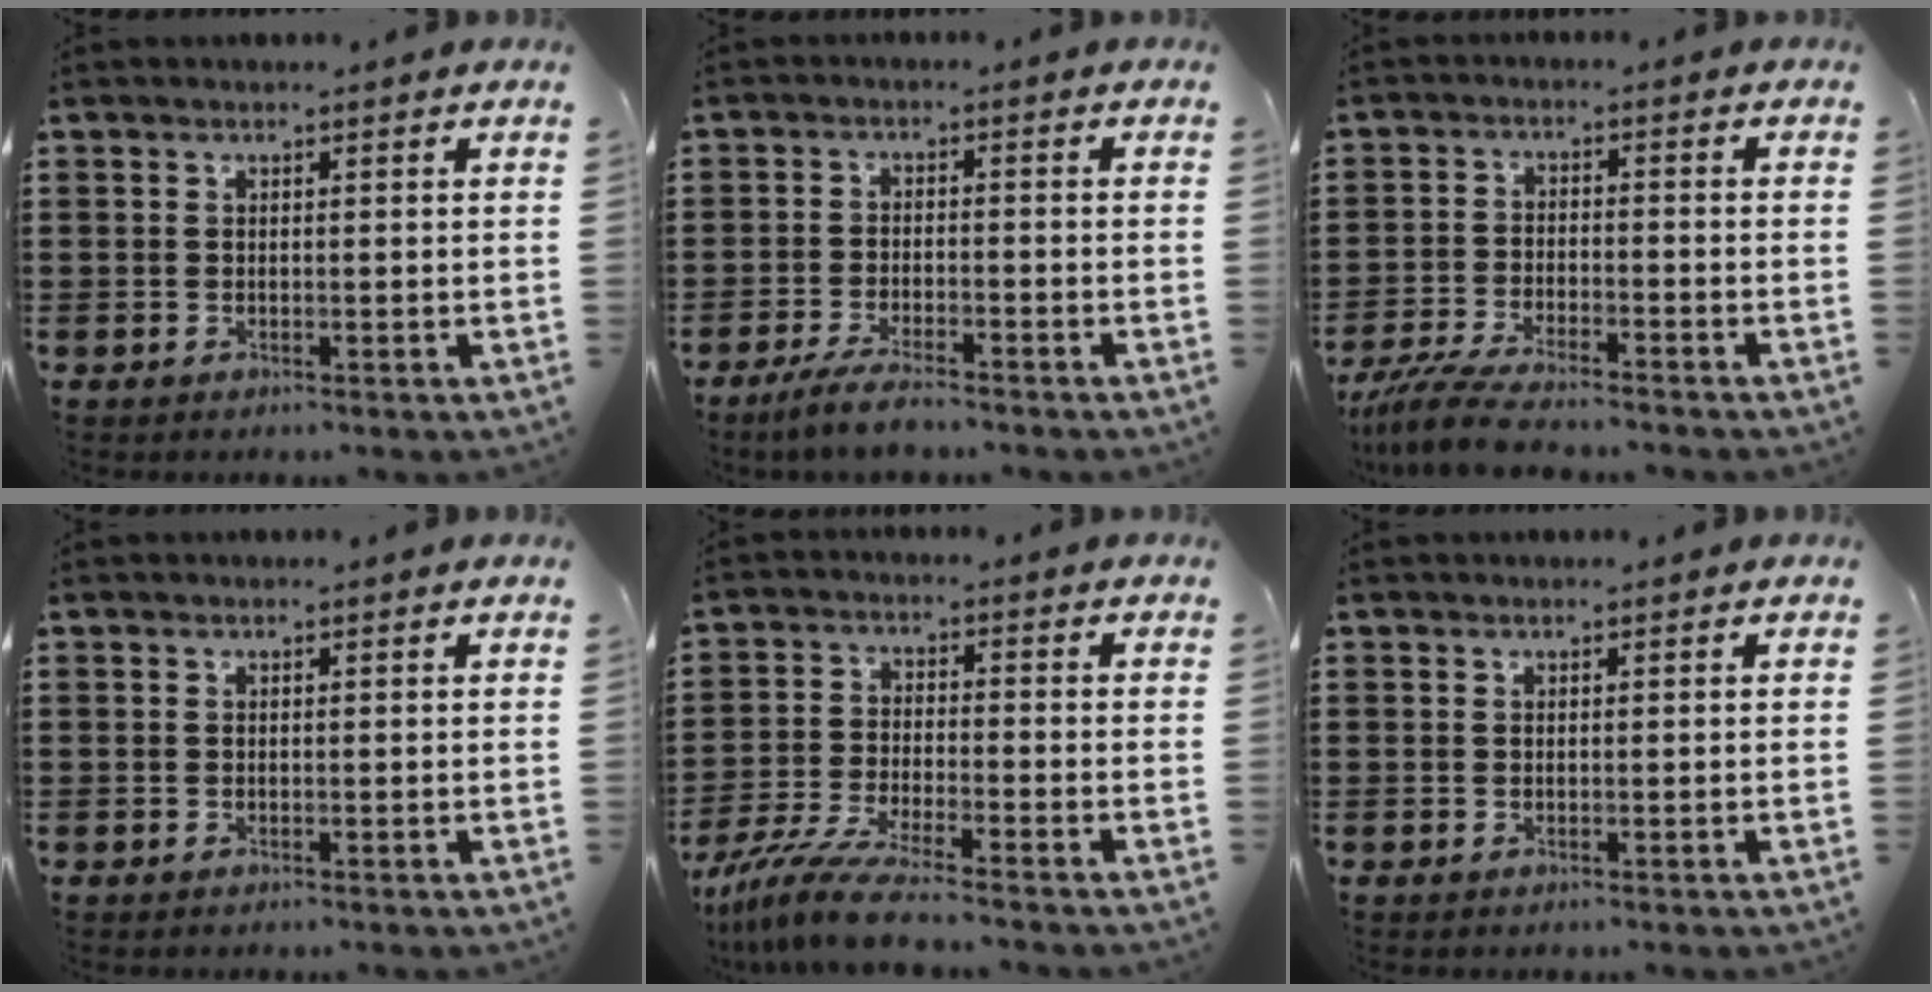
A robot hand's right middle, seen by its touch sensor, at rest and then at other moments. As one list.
[{"total": 4.3, "force": [-3.7, 0.5, 2.2], "torque": [-0.049, -0.005, -0.073]}, {"total": 5.8, "force": [-5.3, 0.5, 2.3], "torque": [-0.062, -0.011, -0.108]}, {"total": 0.0}, {"total": 7.6, "force": [-6.6, 0.1, 3.7], "torque": [-0.087, -0.012, -0.130]}, {"total": 0.0}]